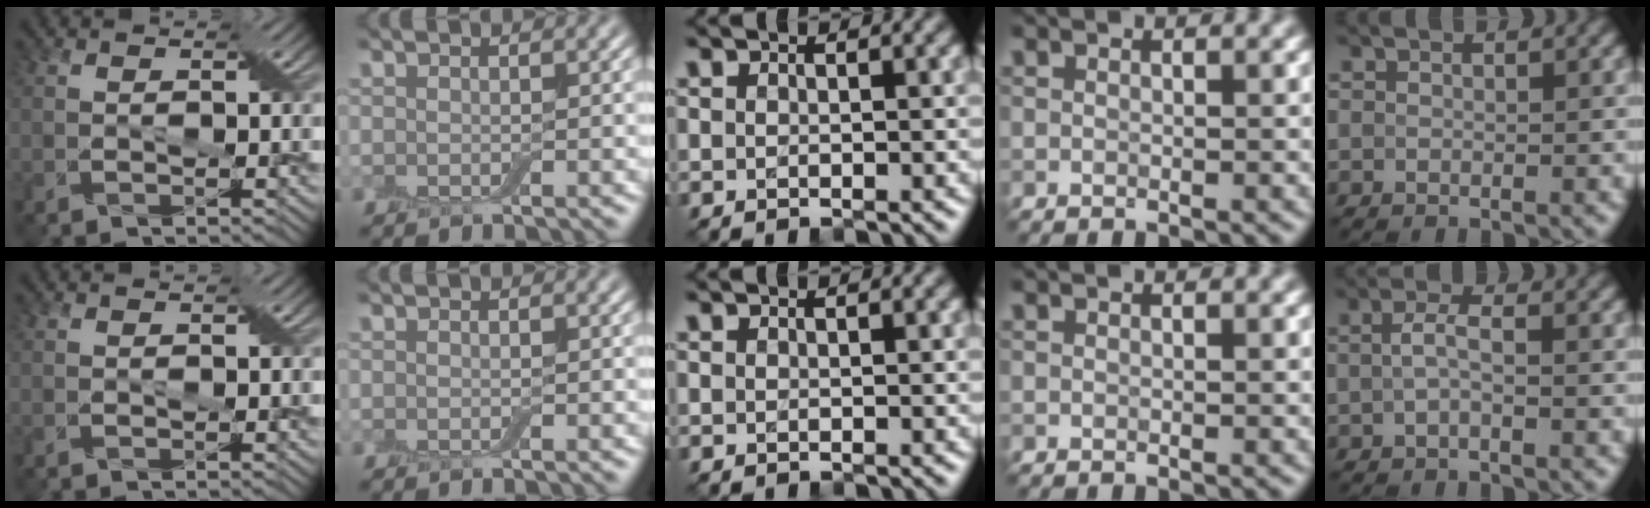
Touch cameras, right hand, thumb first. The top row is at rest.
{"little": {"total": 1.6, "force": [-0.1, 0.4, 1.5], "torque": [-0.036, 0.002, -0.006]}}